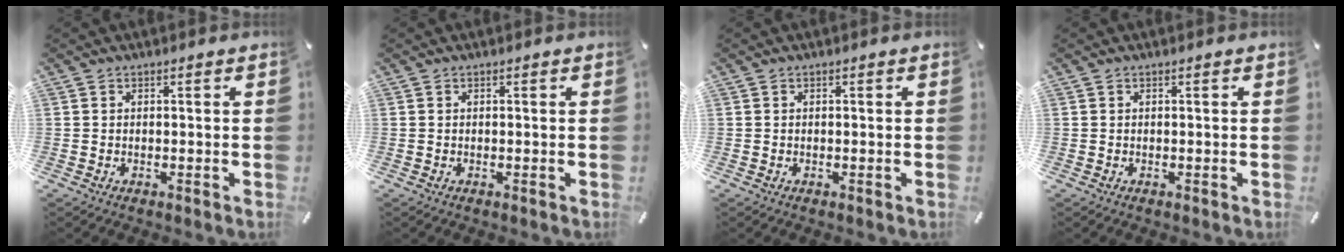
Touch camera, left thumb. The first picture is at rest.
{"total": 0.0}
{"total": 0.0}
{"total": 0.0}